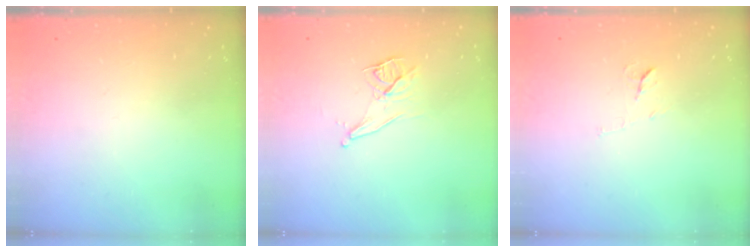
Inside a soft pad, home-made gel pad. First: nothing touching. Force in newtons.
{"total": 8.5, "press": 7.8, "slide": 3.3}
{"total": 5.5, "press": 5.5, "slide": 0.4}